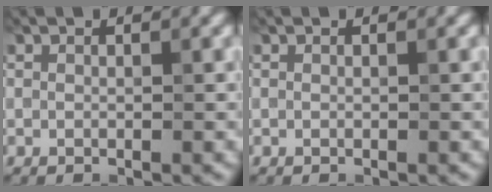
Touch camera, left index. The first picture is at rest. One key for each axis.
{"total": 0.0}